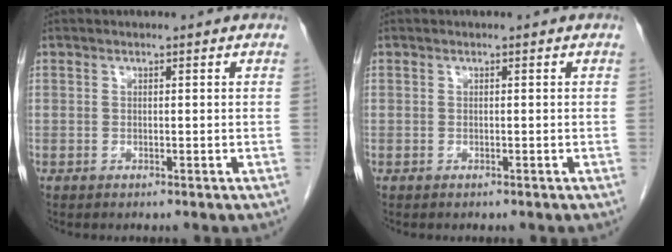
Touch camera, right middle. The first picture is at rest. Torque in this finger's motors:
{"motor_torque": [-0.37, -0.07, -0.09, 0.00]}